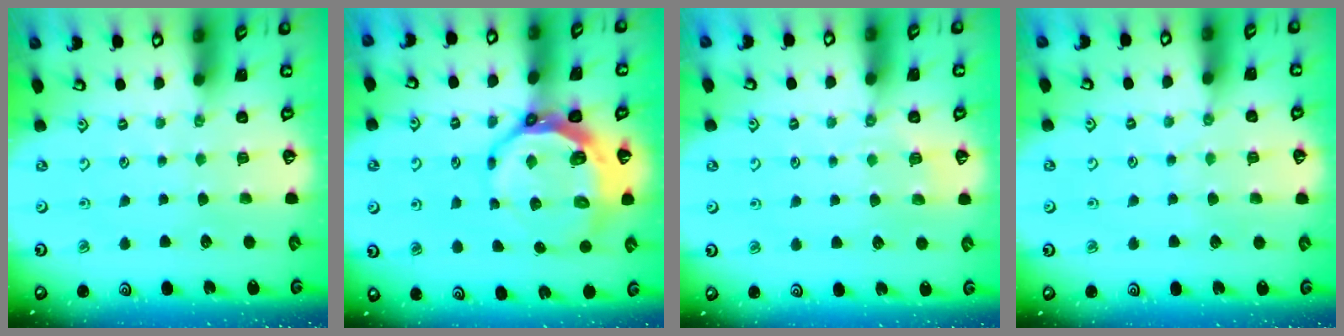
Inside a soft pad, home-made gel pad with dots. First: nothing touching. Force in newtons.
{"total": 11.0, "press": 10.1, "slide": 4.3}
{"total": 2.8, "press": 2.5, "slide": 1.3}
{"total": 3.9, "press": 3.8, "slide": 0.6}